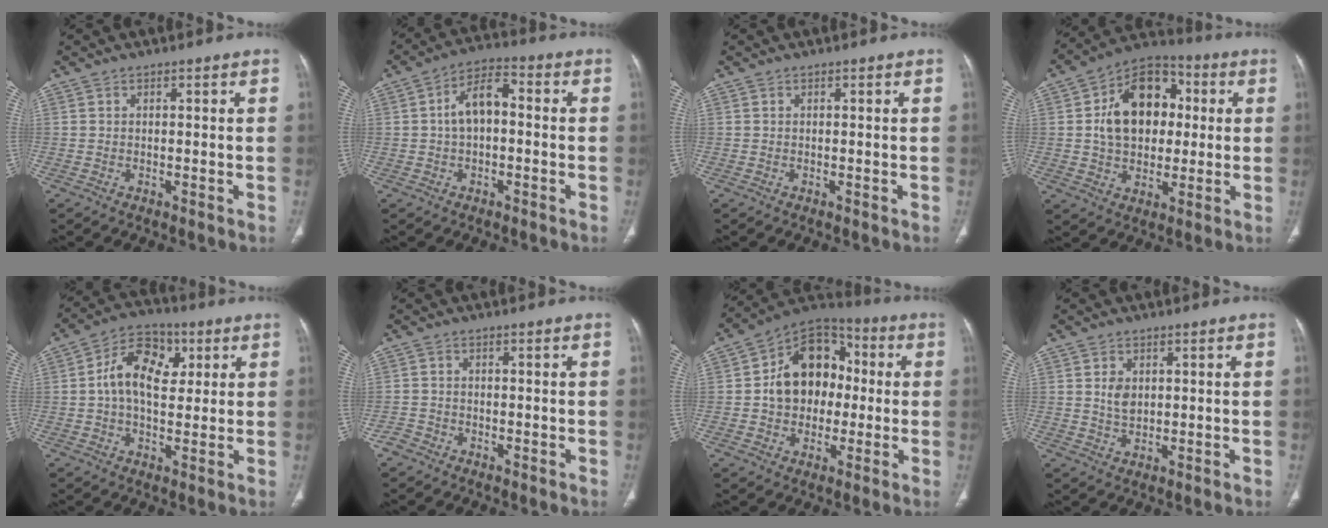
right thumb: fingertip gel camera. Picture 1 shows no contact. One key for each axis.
{"total": 7.7, "fx": 0.0, "fy": 4.5, "fz": 6.3, "tx": -0.105, "ty": 0.029, "tz": -0.011}
{"total": 0.0}
{"total": 16.6, "fx": 2.1, "fy": 12.1, "fz": 11.3, "tx": -0.140, "ty": 0.019, "tz": 0.028}
{"total": 11.7, "fx": 2.5, "fy": 7.7, "fz": 8.5, "tx": -0.120, "ty": 0.012, "tz": 0.031}
{"total": 2.0, "fx": -1.4, "fy": 1.4, "fz": 0.2, "tx": -0.007, "ty": 0.007, "tz": -0.030}
{"total": 15.7, "fx": 0.4, "fy": 12.1, "fz": 10.0, "tx": -0.108, "ty": 0.032, "tz": -0.005}
{"total": 3.5, "fx": 0.8, "fy": 2.5, "fz": 2.3, "tx": -0.029, "ty": -0.007, "tz": 0.017}